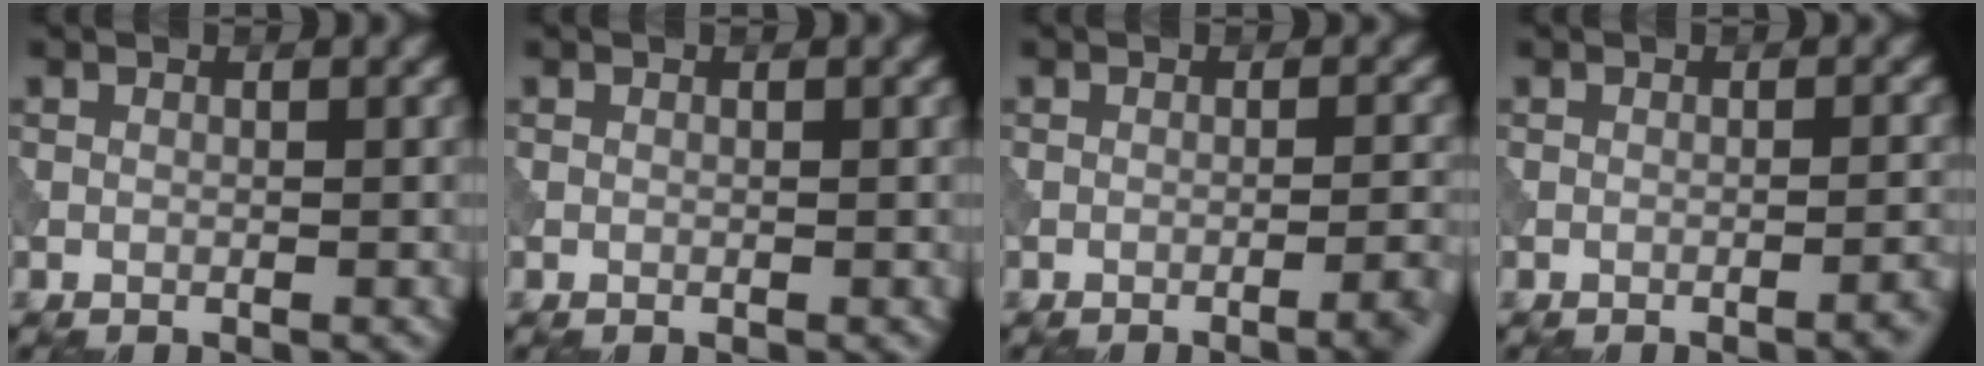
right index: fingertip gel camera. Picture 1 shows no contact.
{"total": 0.0}
{"total": 3.2, "force": [-1.8, 0.7, 2.6], "torque": [-0.026, 0.013, -0.033]}
{"total": 2.1, "force": [-1.2, 0.5, 1.6], "torque": [-0.015, 0.007, -0.021]}